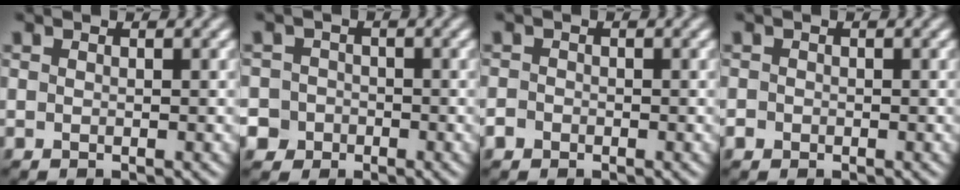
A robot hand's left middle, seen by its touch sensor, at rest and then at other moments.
{"total": 5.1, "force": [-2.3, 4.5, 0.7], "torque": [0.000, 0.005, -0.064]}
{"total": 1.2, "force": [-0.7, 0.9, 0.3], "torque": [-0.001, 0.000, -0.014]}
{"total": 0.9, "force": [-0.4, 0.8, 0.1], "torque": [0.002, -0.003, -0.008]}